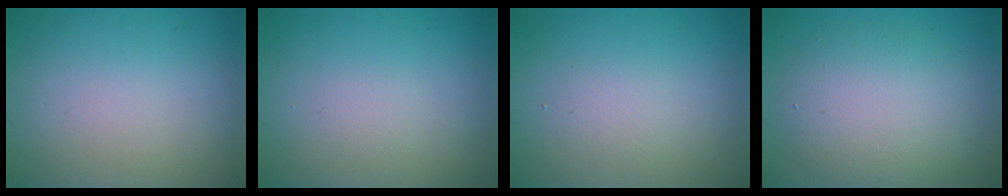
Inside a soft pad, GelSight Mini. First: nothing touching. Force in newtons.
{"total": 0.6, "press": 0.6, "slide": 0.1}
{"total": 1.3, "press": 1.3, "slide": 0.1}
{"total": 5.1, "press": 5.1, "slide": 0.3}